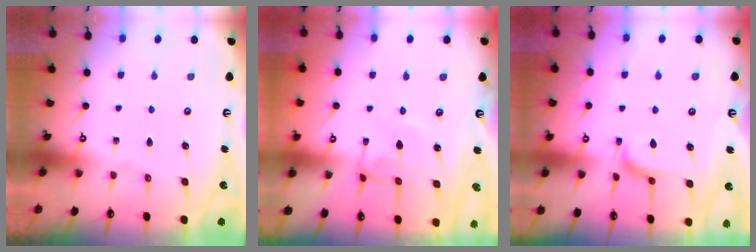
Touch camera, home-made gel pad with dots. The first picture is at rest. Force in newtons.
{"total": 1.9, "press": 1.9, "slide": 0.2}
{"total": 2.9, "press": 2.8, "slide": 1.0}